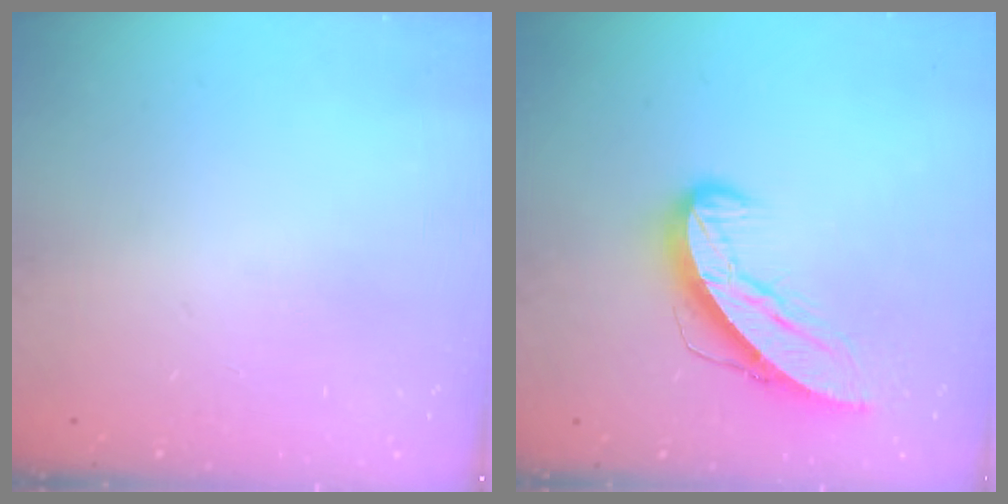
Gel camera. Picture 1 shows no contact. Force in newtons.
{"total": 10.0, "press": 9.9, "slide": 1.0}